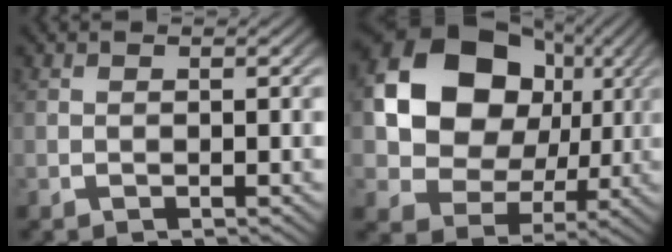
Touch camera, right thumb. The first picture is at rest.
{"total": 15.9, "force": [2.1, 12.2, 10.1], "torque": [-0.212, -0.019, 0.038]}